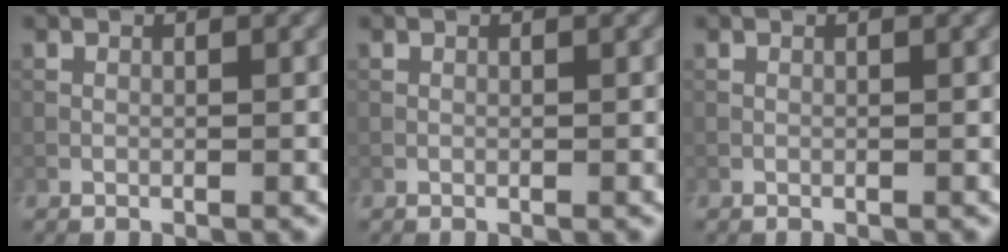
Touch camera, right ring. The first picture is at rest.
{"total": 0.0}
{"total": 0.0}